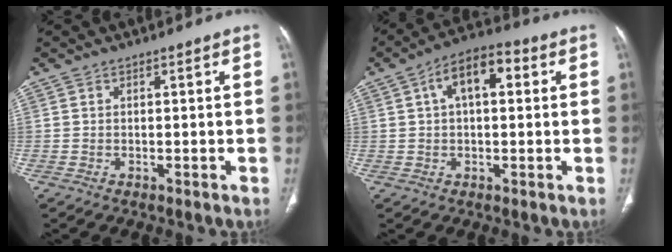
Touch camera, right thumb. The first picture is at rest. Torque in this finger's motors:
{"motor_torque": [0.16, 2.66, 0.96, 0.08, 0.06]}